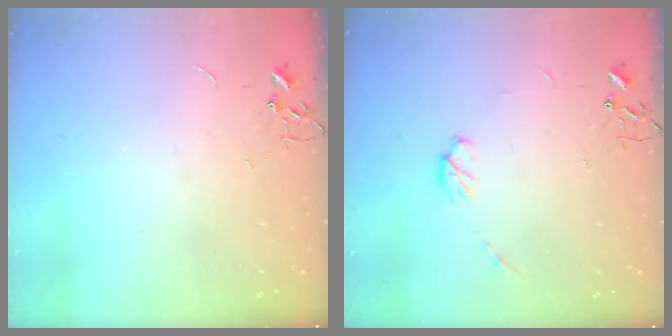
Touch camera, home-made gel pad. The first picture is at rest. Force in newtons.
{"total": 5.7, "press": 5.6, "slide": 1.2}